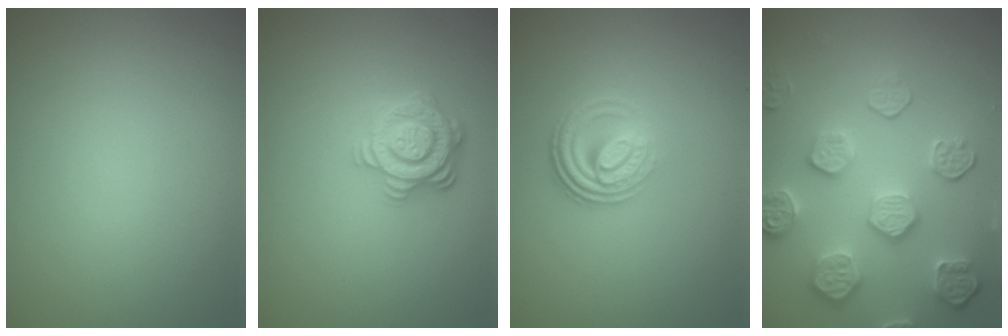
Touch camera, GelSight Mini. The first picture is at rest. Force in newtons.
{"total": 3.2, "press": 3.0, "slide": 1.1}
{"total": 4.2, "press": 2.8, "slide": 3.1}
{"total": 5.2, "press": 4.5, "slide": 2.6}